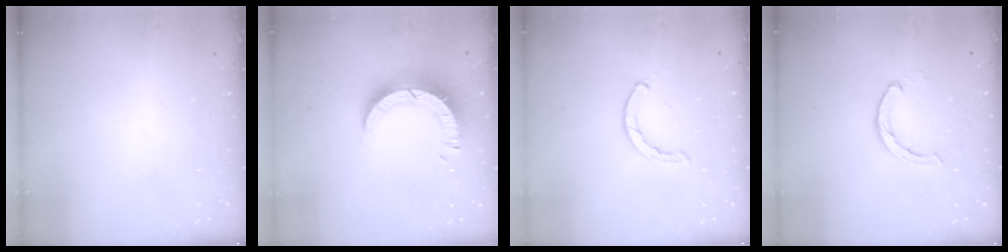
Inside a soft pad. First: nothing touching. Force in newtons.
{"total": 9.7, "press": 9.6, "slide": 1.0}
{"total": 1.7, "press": 1.6, "slide": 0.3}
{"total": 2.3, "press": 2.3, "slide": 0.2}